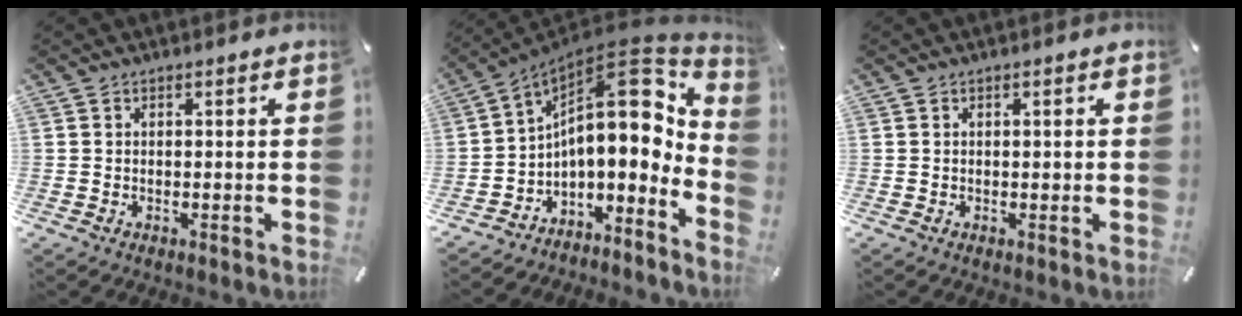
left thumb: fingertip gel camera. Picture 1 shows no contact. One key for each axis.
{"total": 17.7, "fx": 5.5, "fy": 9.8, "fz": 13.6, "tx": -0.179, "ty": -0.066, "tz": 0.092}
{"total": 0.6, "fx": 0.1, "fy": 0.2, "fz": 0.6, "tx": -0.012, "ty": 0.001, "tz": 0.001}